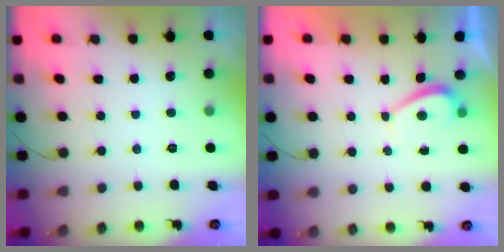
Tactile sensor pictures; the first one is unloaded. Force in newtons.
{"total": 1.3, "press": 1.1, "slide": 0.5}